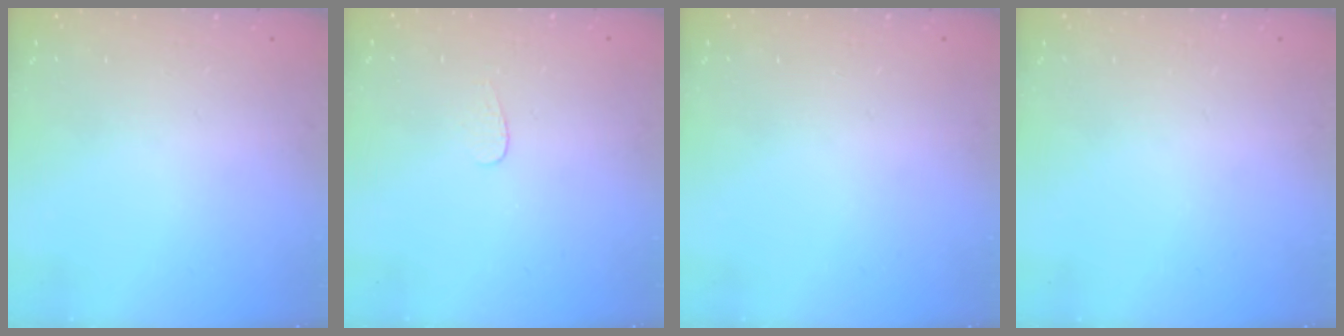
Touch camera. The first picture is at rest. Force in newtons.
{"total": 3.5, "press": 3.5, "slide": 0.3}
{"total": 0.0}
{"total": 0.0}